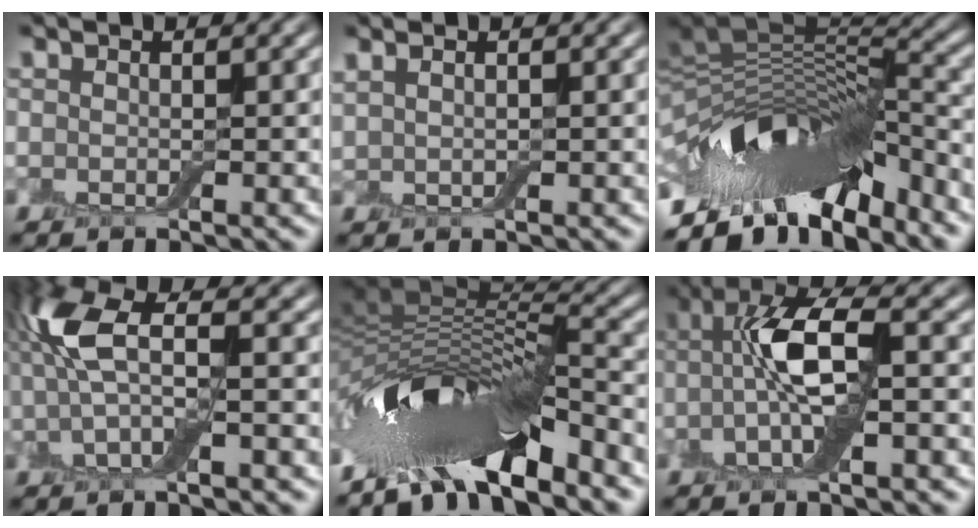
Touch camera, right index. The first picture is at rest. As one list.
[{"total": 1.4, "force": [1.0, 0.7, 0.8], "torque": [-0.004, -0.001, 0.008]}, {"total": 12.6, "force": [-8.2, 4.7, 8.4], "torque": [-0.139, 0.020, -0.136]}, {"total": 6.2, "force": [0.9, 2.4, 5.6], "torque": [-0.130, 0.012, 0.010]}, {"total": 12.4, "force": [-6.3, 4.1, 9.8], "torque": [-0.169, 0.005, -0.105]}, {"total": 6.6, "force": [-0.6, 2.3, 6.1], "torque": [-0.125, 0.014, -0.018]}]